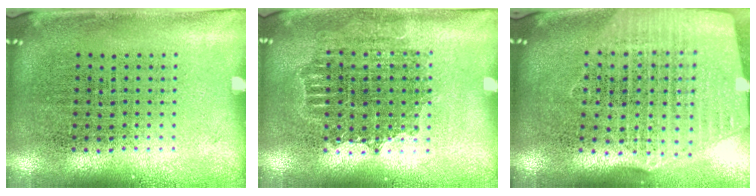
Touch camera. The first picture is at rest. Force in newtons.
{"total": 1.4, "press": 1.2, "slide": 0.7}
{"total": 2.6, "press": 2.3, "slide": 1.3}